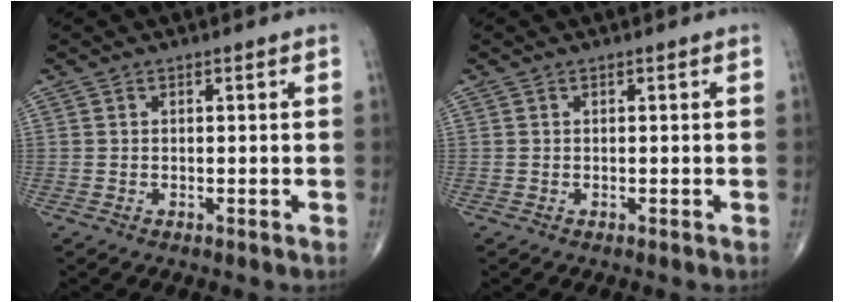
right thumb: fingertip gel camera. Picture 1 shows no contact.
{"total": 0.0}